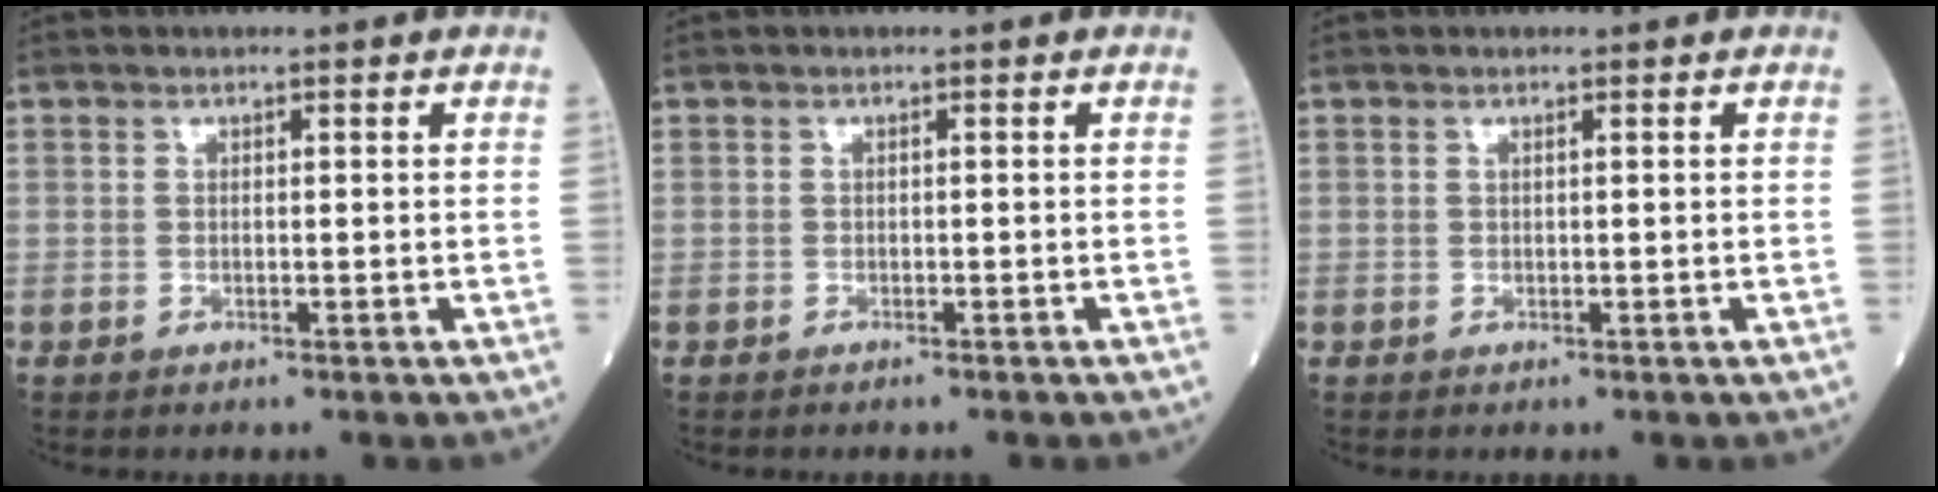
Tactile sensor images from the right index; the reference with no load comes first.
{"total": 0.7, "force": [-0.6, 0.1, 0.3], "torque": [-0.007, -0.001, -0.009]}
{"total": 0.0}